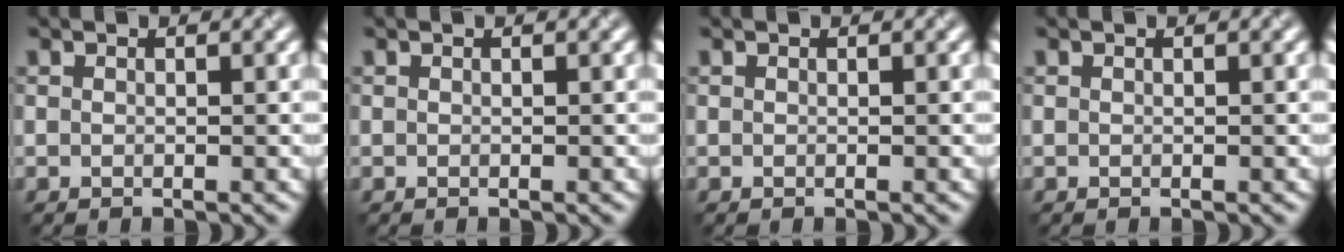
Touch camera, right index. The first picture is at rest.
{"total": 0.0}
{"total": 0.0}
{"total": 0.0}